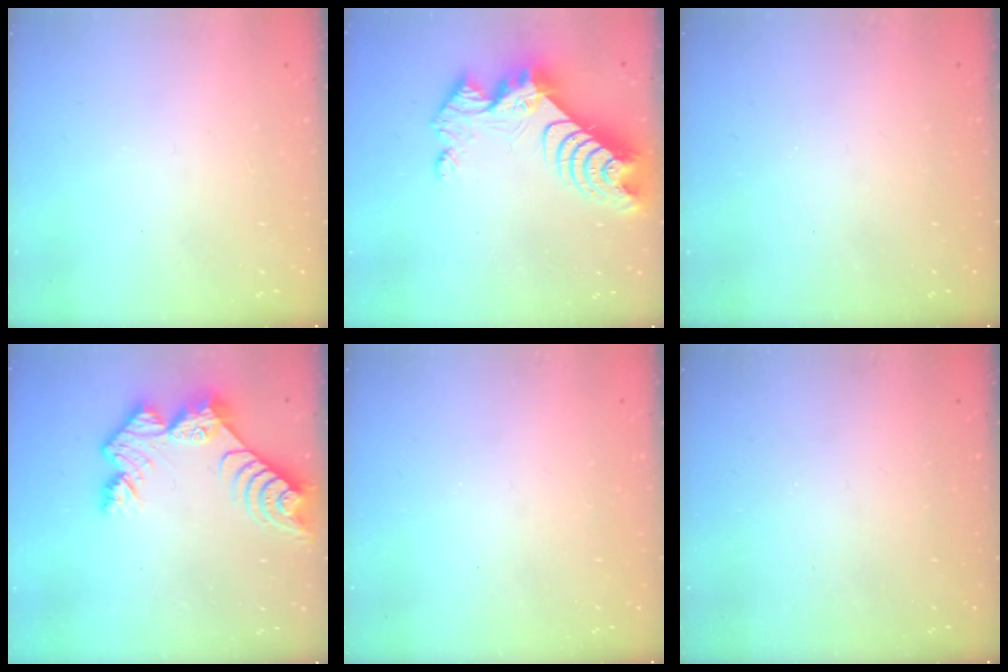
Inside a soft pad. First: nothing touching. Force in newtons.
{"total": 14.7, "press": 14.6, "slide": 1.2}
{"total": 0.0}
{"total": 11.0, "press": 11.0, "slide": 0.9}
{"total": 0.0}
{"total": 0.0}